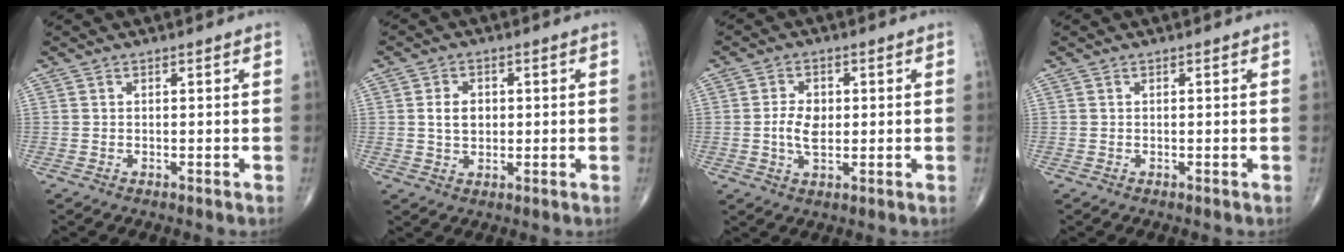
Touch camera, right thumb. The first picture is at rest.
{"total": 4.4, "force": [0.5, 3.2, 2.9], "torque": [-0.042, 0.000, 0.009]}
{"total": 5.1, "force": [0.0, 3.1, 4.0], "torque": [-0.071, 0.000, -0.001]}
{"total": 0.0}